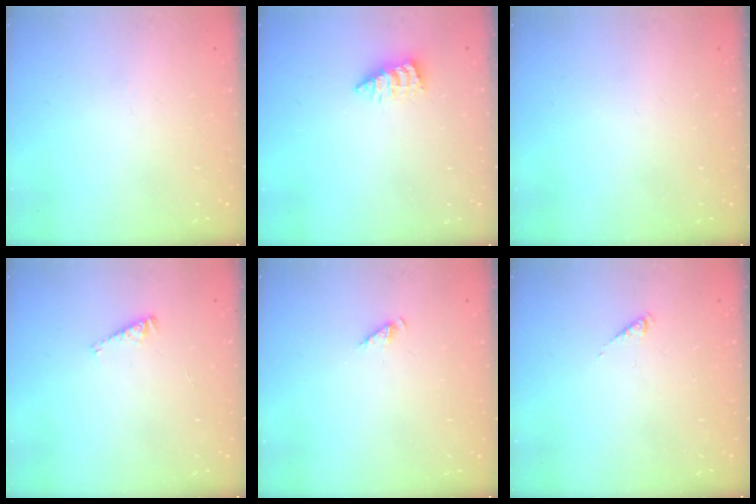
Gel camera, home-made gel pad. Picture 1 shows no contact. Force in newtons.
{"total": 2.5, "press": 2.5, "slide": 0.1}
{"total": 0.0}
{"total": 3.4, "press": 3.4, "slide": 0.4}
{"total": 2.0, "press": 1.9, "slide": 0.3}
{"total": 0.0}